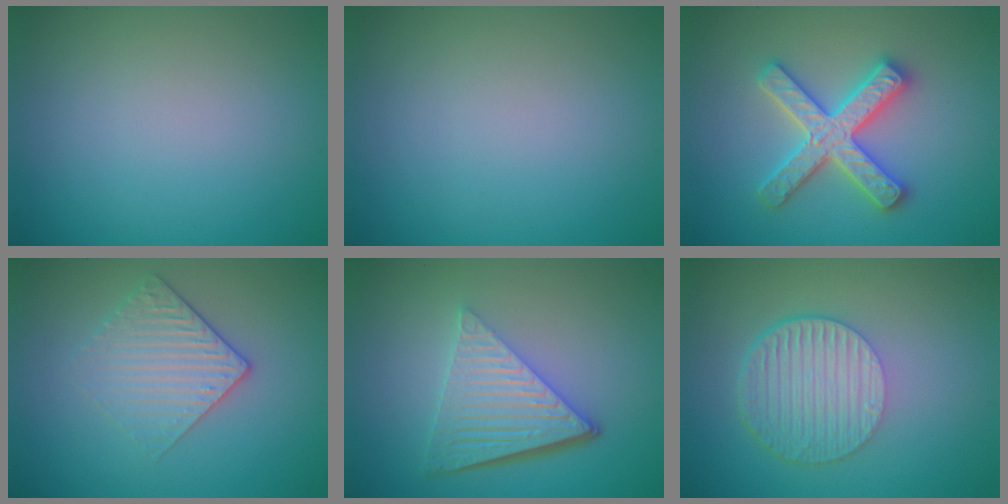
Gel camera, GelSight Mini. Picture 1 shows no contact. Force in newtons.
{"total": 0.0}
{"total": 5.0, "press": 5.0, "slide": 0.8}
{"total": 2.9, "press": 2.6, "slide": 1.4}
{"total": 6.6, "press": 4.3, "slide": 4.9}
{"total": 6.1, "press": 4.1, "slide": 4.5}